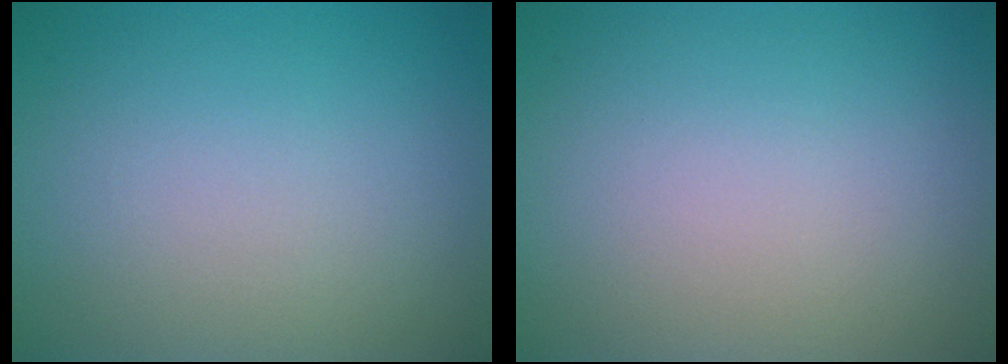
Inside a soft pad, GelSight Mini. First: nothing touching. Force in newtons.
{"total": 0.0}